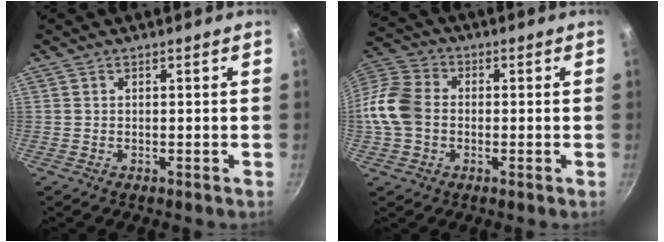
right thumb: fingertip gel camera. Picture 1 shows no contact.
{"total": 10.9, "force": [-1.2, 8.4, 6.9], "torque": [-0.127, 0.021, -0.042]}